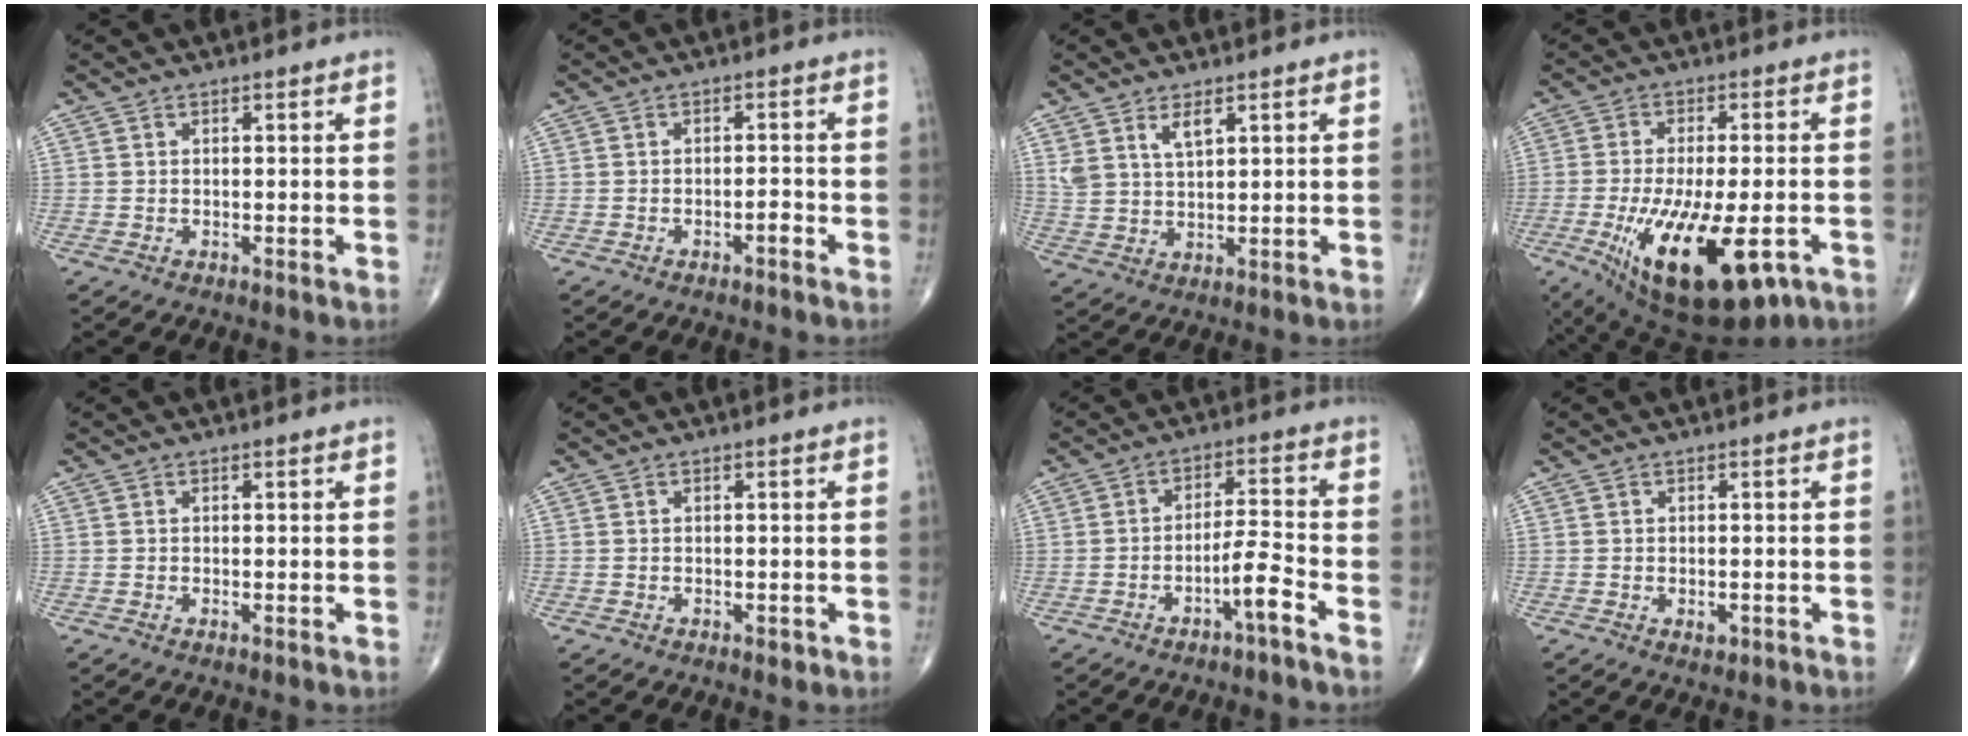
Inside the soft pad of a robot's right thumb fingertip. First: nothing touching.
{"total": 1.6, "force": [-1.1, 0.4, 1.2], "torque": [-0.017, 0.008, -0.017]}
{"total": 4.9, "force": [2.9, 1.9, 3.4], "torque": [-0.062, -0.016, 0.061]}
{"total": 20.2, "force": [-7.7, 7.8, 17.0], "torque": [-0.297, -0.018, -0.104]}
{"total": 0.0}
{"total": 0.8, "force": [-0.5, 0.4, 0.5], "torque": [-0.007, -0.002, -0.006]}
{"total": 5.8, "force": [-3.5, 0.2, 4.7], "torque": [-0.088, 0.031, -0.060]}
{"total": 1.6, "force": [-0.7, 0.8, 1.2], "torque": [-0.015, -0.001, -0.006]}